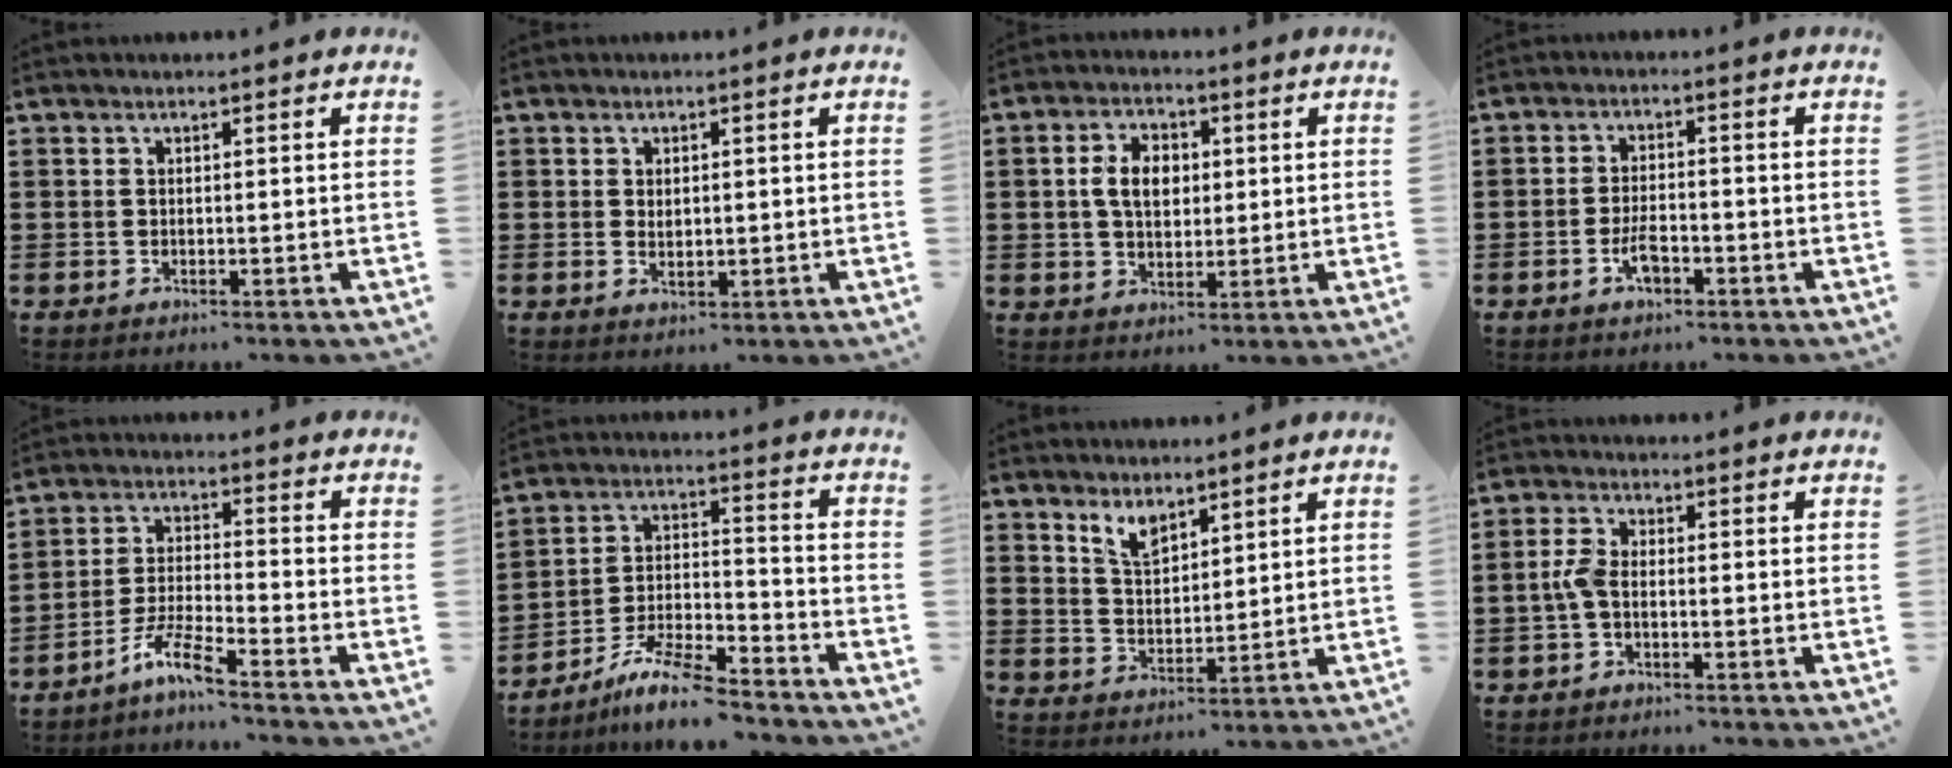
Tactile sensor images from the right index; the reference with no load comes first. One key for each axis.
{"total": 1.2, "fx": 0.3, "fy": 0.8, "fz": 0.9, "tx": -0.011, "ty": 0.004, "tz": 0.002}
{"total": 5.8, "fx": 0.7, "fy": 3.9, "fz": 4.3, "tx": -0.092, "ty": 0.010, "tz": 0.006}
{"total": 3.8, "fx": -1.7, "fy": 1.6, "fz": 3.0, "tx": -0.067, "ty": -0.001, "tz": -0.035}
{"total": 5.9, "fx": -4.9, "fy": 0.3, "fz": 3.4, "tx": -0.085, "ty": -0.008, "tz": -0.099}
{"total": 8.9, "fx": -7.9, "fy": 1.2, "fz": 4.0, "tx": -0.072, "ty": 0.013, "tz": -0.152}
{"total": 4.2, "fx": 3.5, "fy": 1.6, "fz": 1.7, "tx": -0.044, "ty": -0.003, "tz": 0.065}
{"total": 3.2, "fx": -0.8, "fy": 1.5, "fz": 2.8, "tx": -0.073, "ty": -0.002, "tz": -0.022}